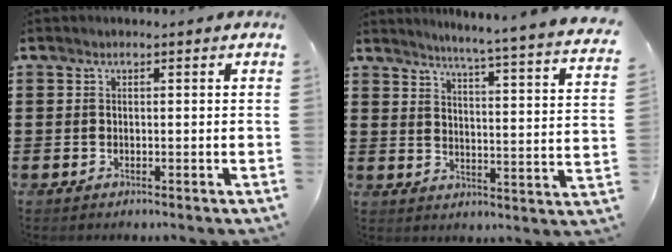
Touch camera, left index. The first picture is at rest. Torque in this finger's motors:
{"motor_torque": [1.15, -0.98, 0.22, 0.13]}